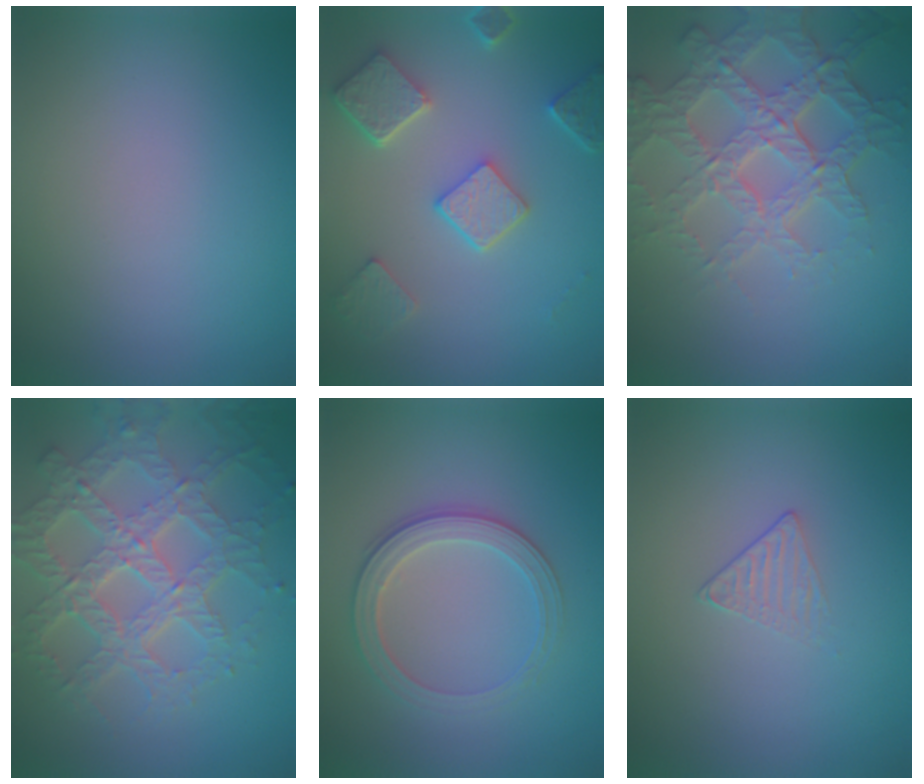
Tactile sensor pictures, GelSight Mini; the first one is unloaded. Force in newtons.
{"total": 4.9, "press": 3.9, "slide": 2.9}
{"total": 5.8, "press": 4.9, "slide": 3.1}
{"total": 7.8, "press": 5.6, "slide": 5.5}
{"total": 3.1, "press": 2.9, "slide": 1.0}
{"total": 1.1, "press": 0.5, "slide": 1.0}